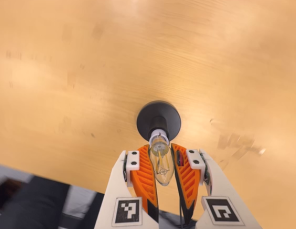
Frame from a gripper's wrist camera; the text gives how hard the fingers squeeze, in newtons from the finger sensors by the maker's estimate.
{"total": 23.3, "left": 24.6, "right": 22.0}